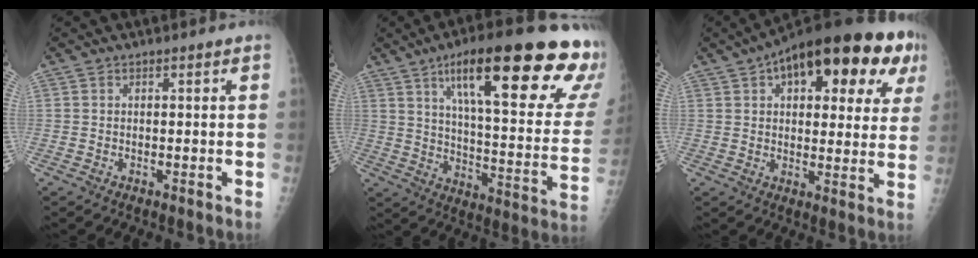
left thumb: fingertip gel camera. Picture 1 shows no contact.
{"total": 31.3, "force": [17.3, 7.4, 25.1], "torque": [-0.285, -0.039, 0.256]}
{"total": 24.7, "force": [10.7, 11.0, 19.4], "torque": [-0.252, 0.022, 0.144]}